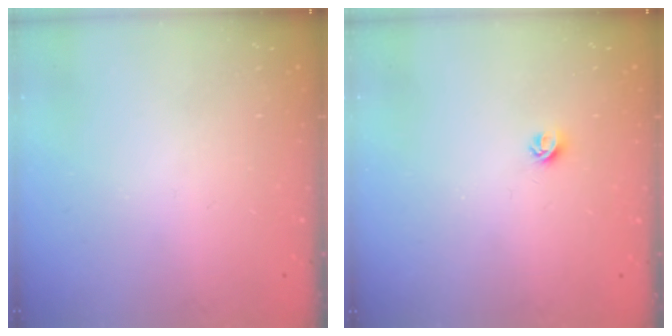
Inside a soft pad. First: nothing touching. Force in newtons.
{"total": 5.0, "press": 4.9, "slide": 0.7}